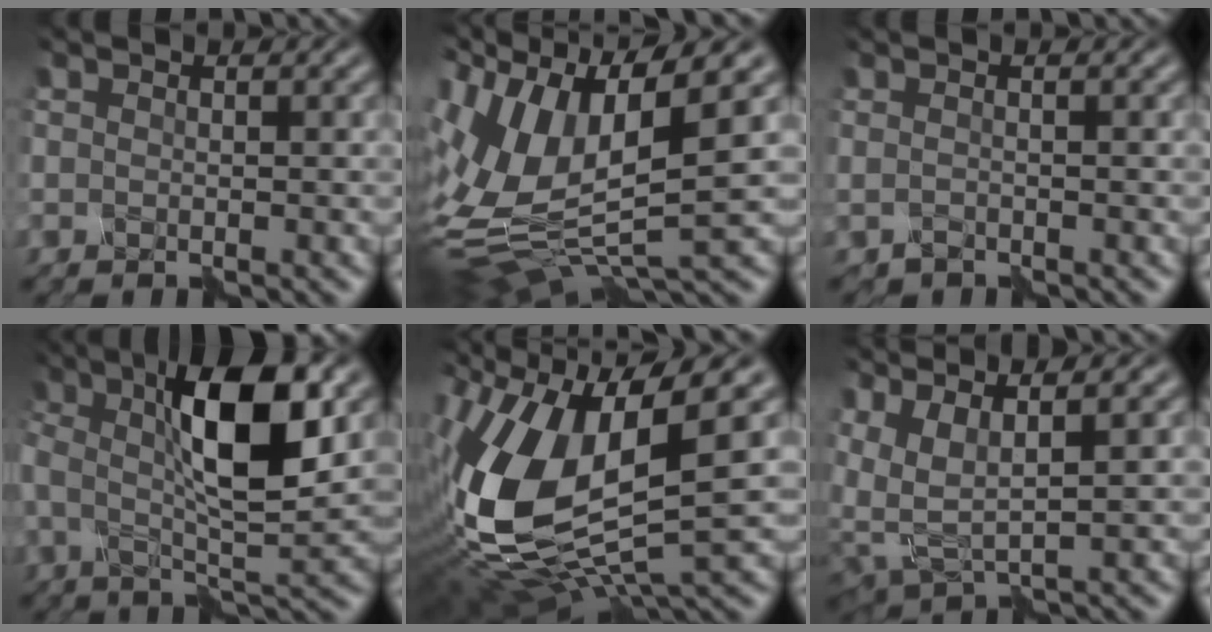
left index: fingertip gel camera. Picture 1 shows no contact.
{"total": 12.7, "force": [1.5, 6.1, 11.0], "torque": [-0.242, 0.003, 0.028]}
{"total": 0.7, "force": [-0.2, 0.1, 0.7], "torque": [-0.015, 0.003, -0.006]}
{"total": 9.6, "force": [1.5, 2.6, 9.1], "torque": [-0.153, 0.008, 0.021]}
{"total": 15.3, "force": [1.4, 7.3, 13.3], "torque": [-0.303, -0.005, 0.037]}
{"total": 5.9, "force": [3.3, 2.0, 4.5], "torque": [-0.109, 0.015, 0.063]}